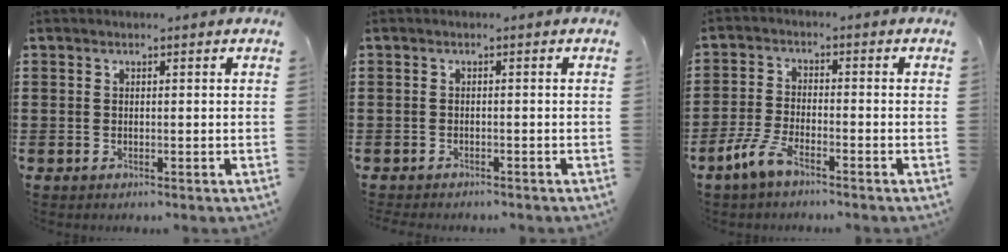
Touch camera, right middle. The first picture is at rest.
{"total": 0.9, "force": [-0.9, 0.0, 0.0], "torque": [-0.003, -0.001, -0.019]}
{"total": 5.0, "force": [-3.6, 1.1, 3.2], "torque": [-0.088, -0.007, -0.076]}